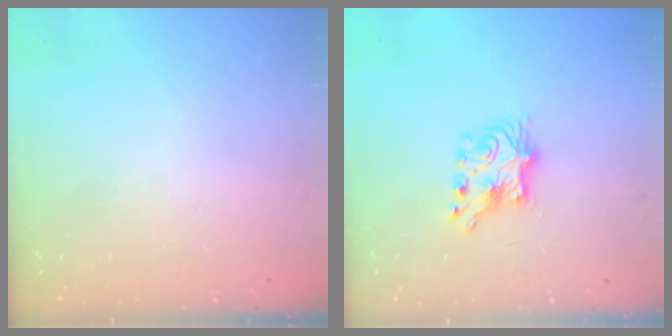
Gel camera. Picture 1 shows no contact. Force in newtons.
{"total": 7.5, "press": 7.5, "slide": 0.4}